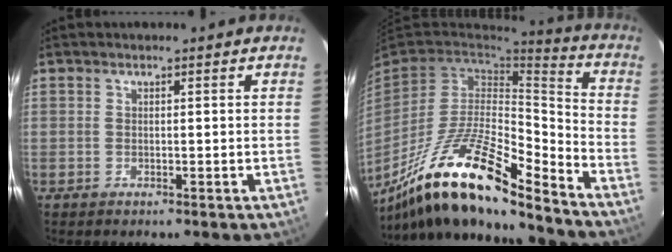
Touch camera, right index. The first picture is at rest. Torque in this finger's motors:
{"motor_torque": [1.11, -1.03, 1.05, 0.21]}